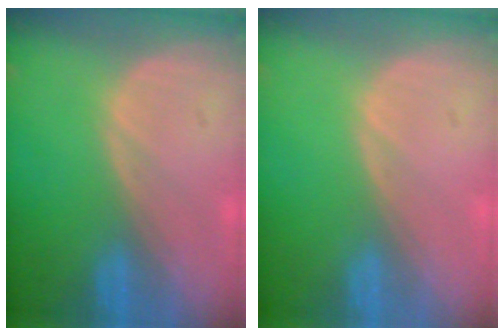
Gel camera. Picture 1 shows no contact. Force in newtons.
{"total": 0.0}